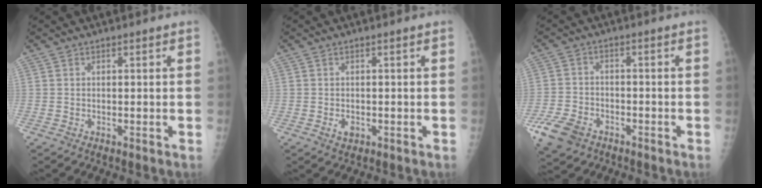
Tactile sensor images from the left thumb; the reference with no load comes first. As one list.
[{"total": 1.7, "force": [-0.5, 1.2, 1.1], "torque": [-0.011, -0.001, -0.005]}, {"total": 8.1, "force": [-4.7, 5.3, 3.9], "torque": [-0.084, 0.016, -0.084]}]